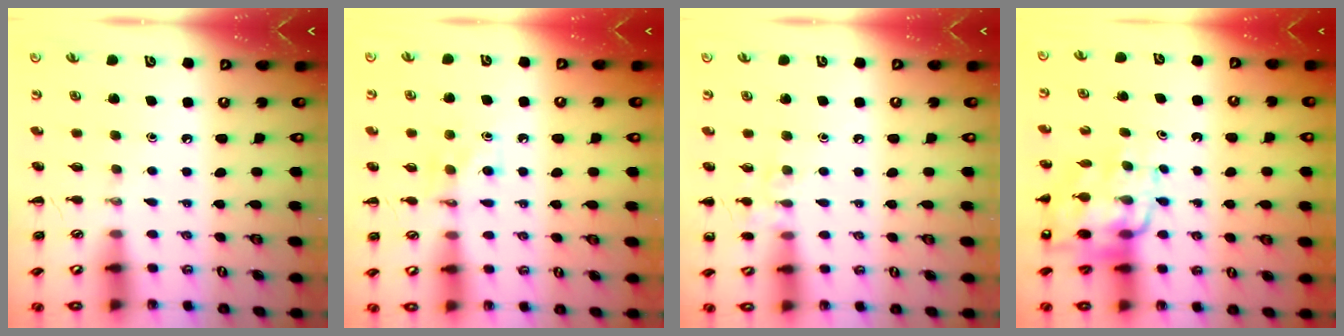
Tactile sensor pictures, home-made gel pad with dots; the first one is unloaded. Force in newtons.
{"total": 5.1, "press": 4.9, "slide": 1.4}
{"total": 7.0, "press": 6.7, "slide": 2.0}
{"total": 16.4, "press": 15.9, "slide": 3.9}